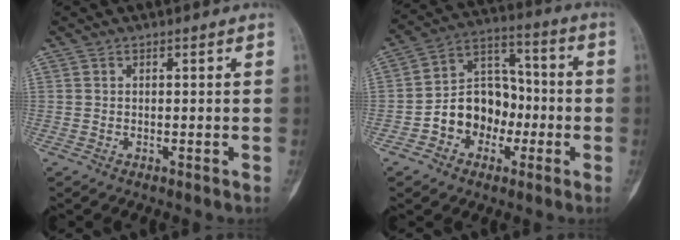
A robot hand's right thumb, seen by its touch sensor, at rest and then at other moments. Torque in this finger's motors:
{"motor_torque": [0.56, 0.33, 0.90, -0.57, 0.05]}